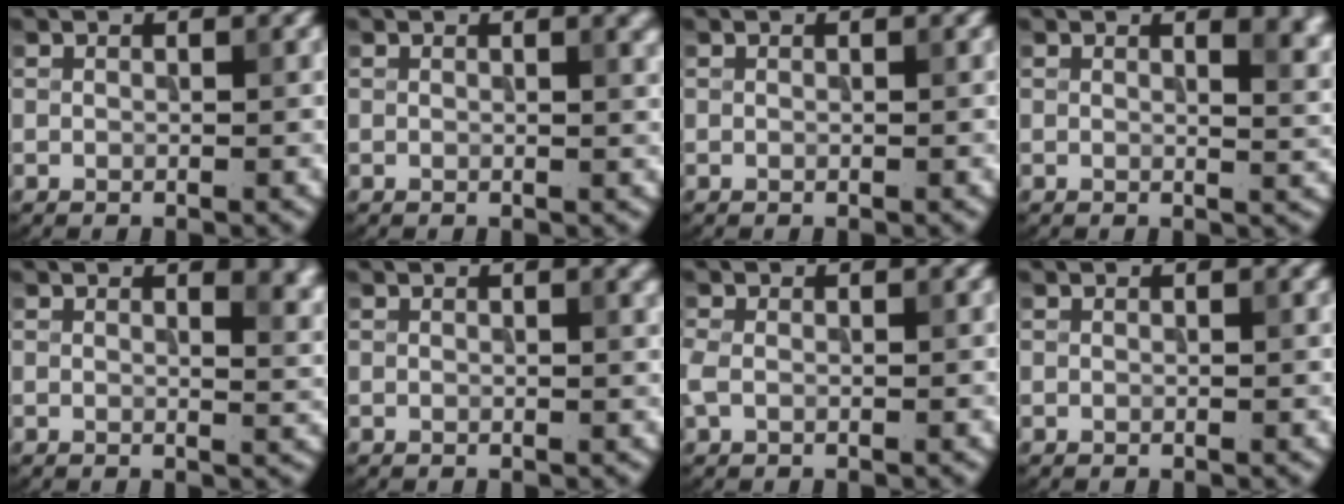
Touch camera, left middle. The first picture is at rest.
{"total": 1.4, "force": [0.8, 0.3, 1.2], "torque": [-0.014, 0.000, 0.014]}
{"total": 0.0}
{"total": 3.7, "force": [2.1, 1.4, 2.6], "torque": [-0.027, -0.004, 0.032]}
{"total": 3.2, "force": [2.0, 1.2, 2.2], "torque": [-0.029, -0.005, 0.030]}
{"total": 1.1, "force": [0.7, 0.2, 0.9], "torque": [-0.014, 0.001, 0.011]}
{"total": 1.5, "force": [-0.4, 1.0, 1.0], "torque": [-0.030, 0.002, -0.011]}
{"total": 0.0}